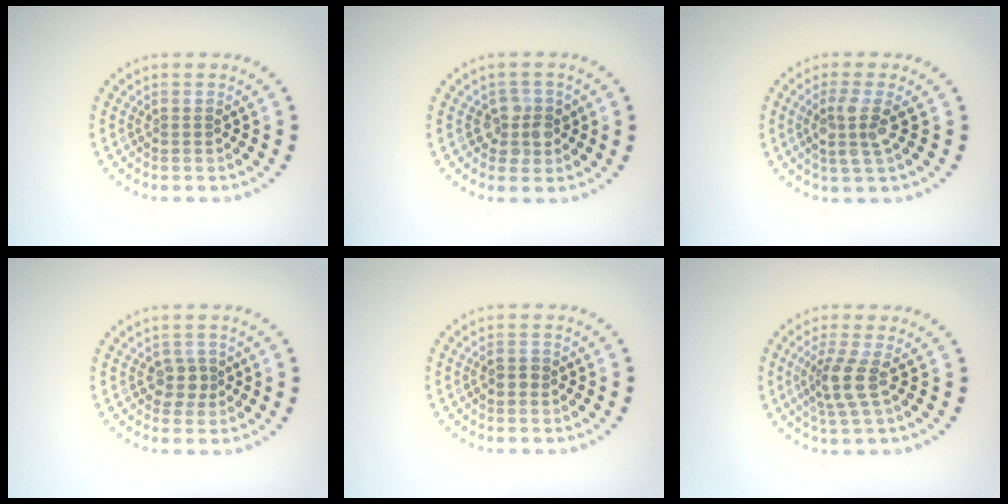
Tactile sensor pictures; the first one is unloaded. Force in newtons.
{"total": 2.3, "press": 2.0, "slide": 1.1}
{"total": 2.8, "press": 2.3, "slide": 1.6}
{"total": 1.7, "press": 1.4, "slide": 1.0}
{"total": 1.2, "press": 1.1, "slide": 0.2}
{"total": 2.8, "press": 2.2, "slide": 1.8}